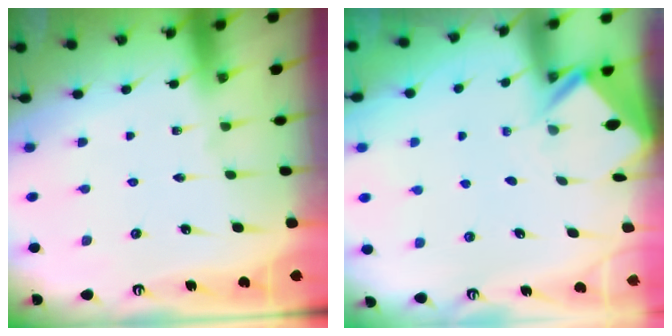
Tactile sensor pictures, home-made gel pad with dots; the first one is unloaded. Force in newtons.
{"total": 2.4, "press": 2.4, "slide": 0.1}